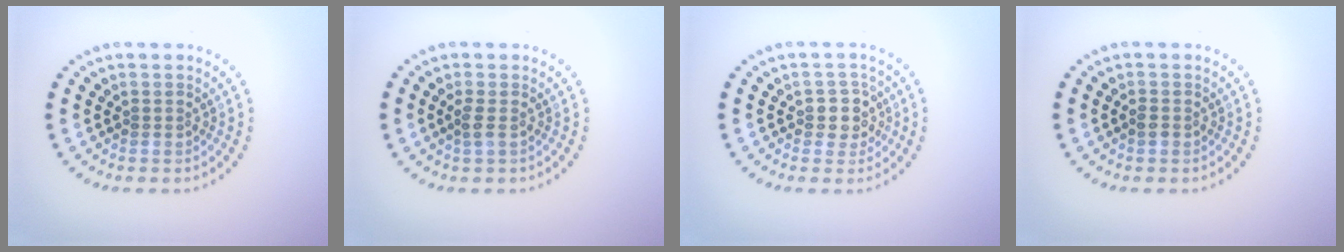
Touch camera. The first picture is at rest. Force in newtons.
{"total": 1.0, "press": 0.9, "slide": 0.4}
{"total": 2.3, "press": 2.1, "slide": 1.1}
{"total": 0.8, "press": 0.7, "slide": 0.3}